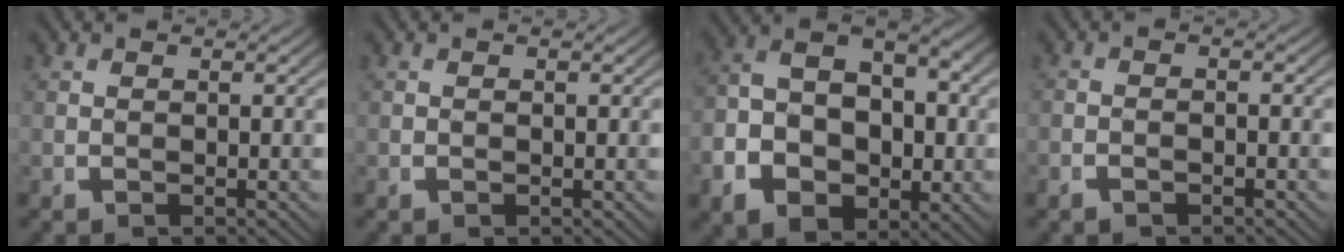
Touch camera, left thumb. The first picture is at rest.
{"total": 0.0}
{"total": 12.9, "force": [-0.4, 9.5, 8.7], "torque": [-0.182, -0.030, 0.000]}
{"total": 1.2, "force": [-1.0, 0.4, 0.4], "torque": [-0.006, 0.000, -0.021]}